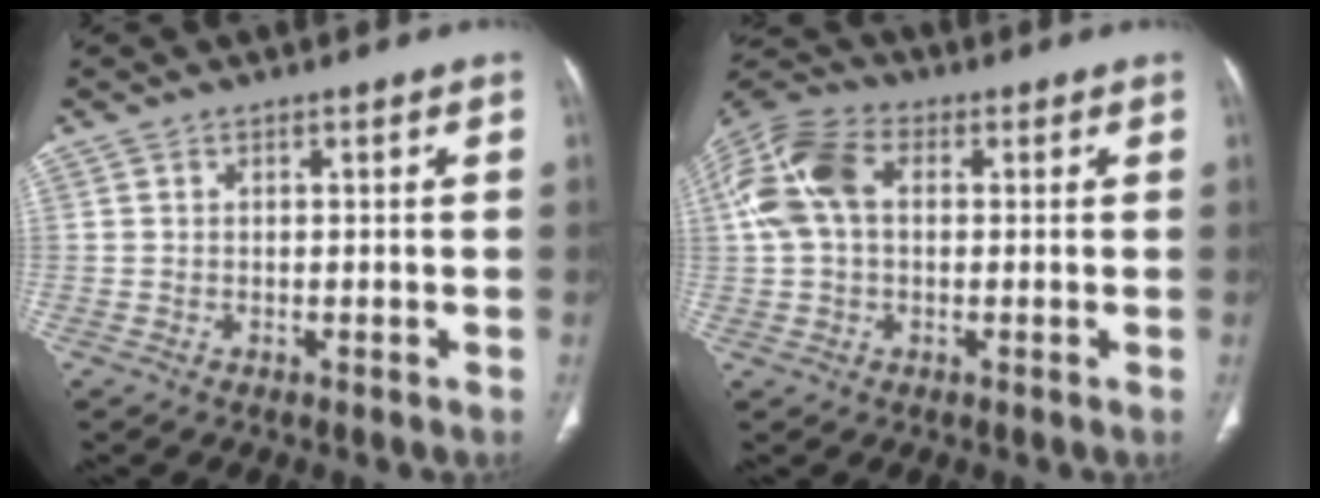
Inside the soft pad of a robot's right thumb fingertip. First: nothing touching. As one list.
[{"total": 12.1, "force": [2.0, 8.0, 8.9], "torque": [-0.189, 0.035, 0.029]}]